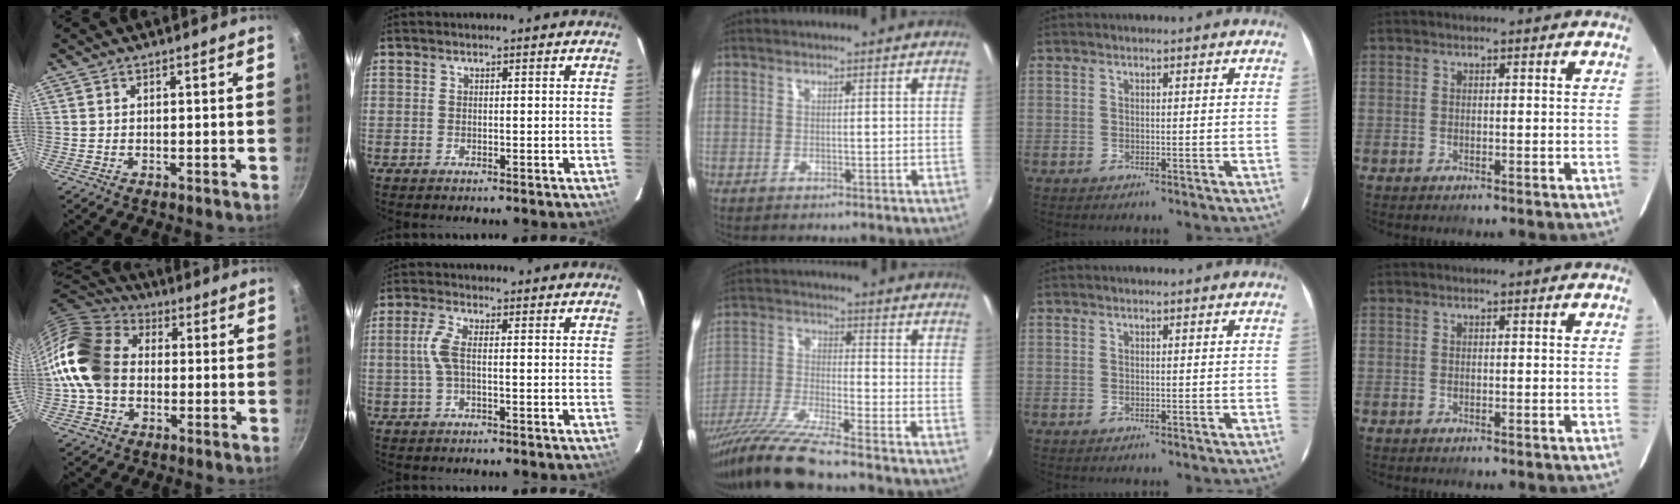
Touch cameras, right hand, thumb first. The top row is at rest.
{"thumb": {"total": 16.9, "force": [-0.8, 13.1, 10.7], "torque": [-0.188, 0.034, -0.029]}, "index": {"total": 4.3, "force": [-0.1, 1.0, 4.2], "torque": [-0.092, 0.005, 0.001]}, "middle": {"total": 12.8, "force": [-10.6, -0.8, 7.1], "torque": [-0.142, -0.029, -0.202]}}